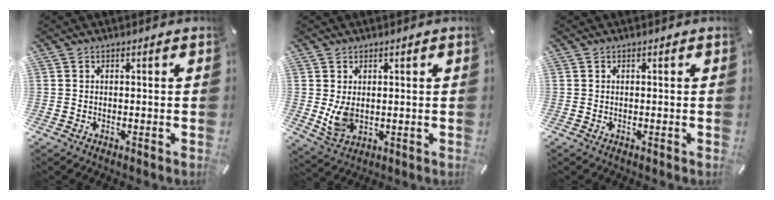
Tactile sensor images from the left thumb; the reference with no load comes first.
{"total": 5.9, "force": [0.5, 4.1, 4.2], "torque": [-0.096, -0.006, 0.009]}
{"total": 0.0}